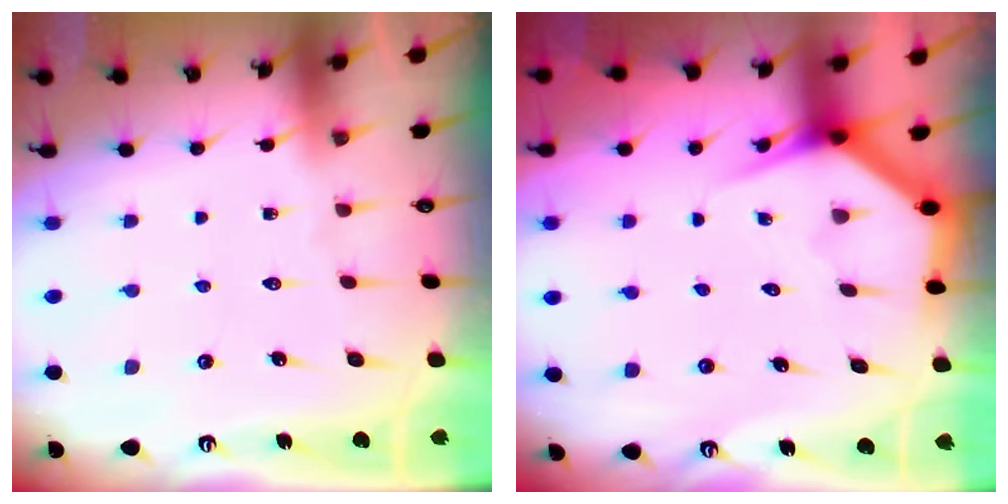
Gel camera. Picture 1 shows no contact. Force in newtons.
{"total": 3.6, "press": 3.6, "slide": 0.2}